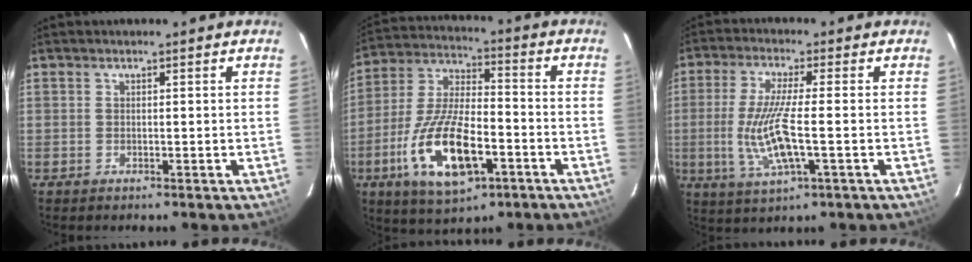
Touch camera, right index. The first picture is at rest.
{"total": 17.3, "force": [-7.0, 6.7, 14.3], "torque": [-0.299, -0.011, -0.124]}
{"total": 10.6, "force": [-1.9, 1.6, 10.4], "torque": [-0.213, -0.012, -0.034]}